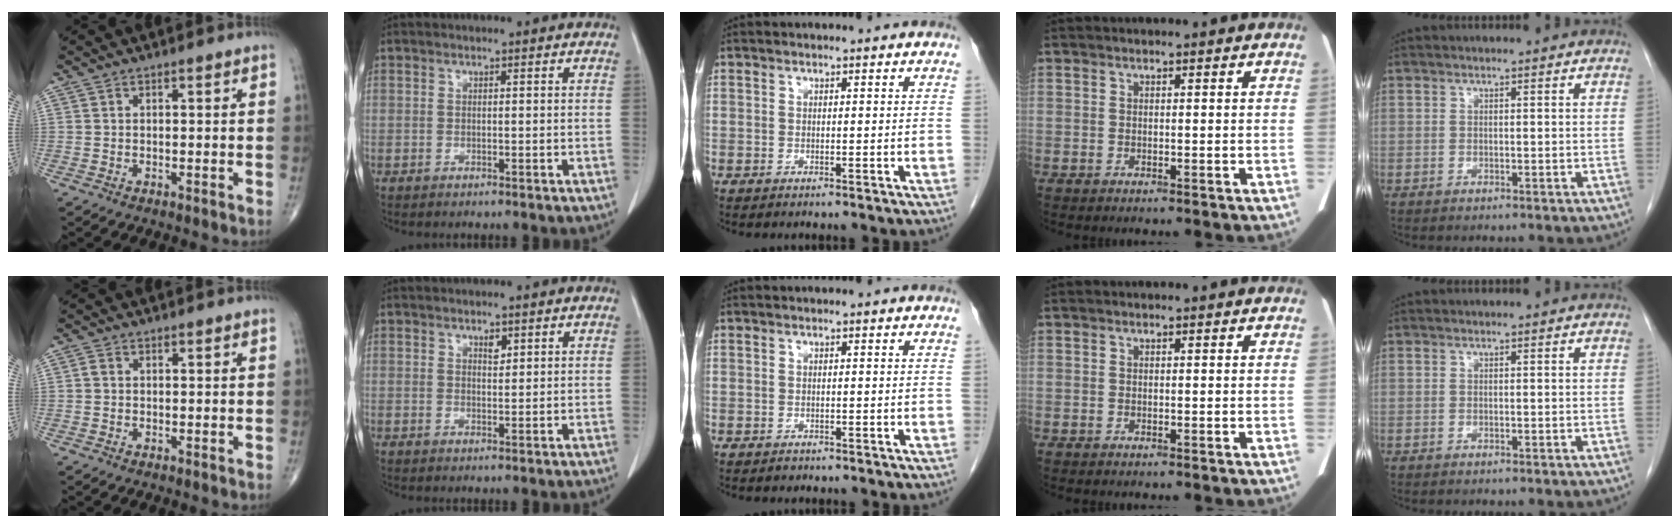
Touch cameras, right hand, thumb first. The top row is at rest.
{"thumb": {"total": 0.9, "force": [0.0, 0.7, 0.5], "torque": [-0.007, 0.001, -0.003]}, "index": {"total": 1.4, "force": [0.8, 0.6, 0.9], "torque": [-0.011, -0.004, 0.013]}, "middle": {"total": 0.6, "force": [-0.5, 0.4, 0.1], "torque": [-0.004, 0.001, -0.007]}}